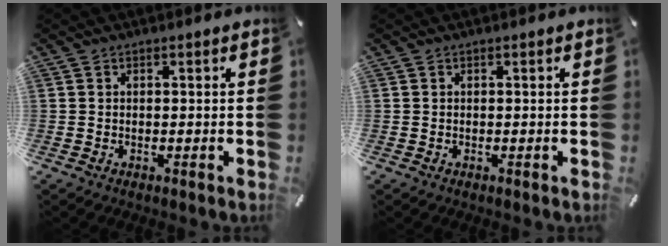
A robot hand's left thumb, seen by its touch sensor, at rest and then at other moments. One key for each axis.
{"total": 0.0}